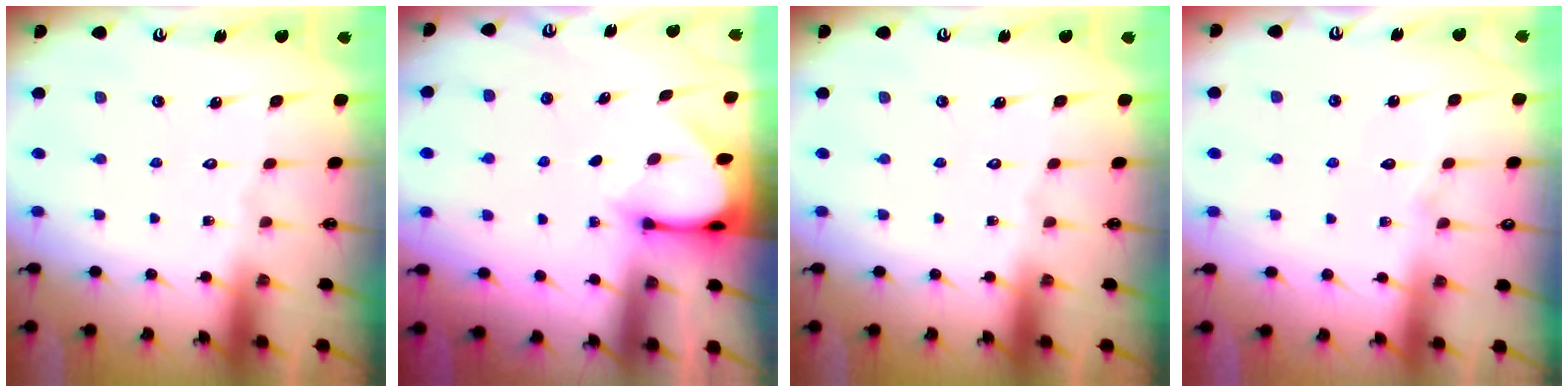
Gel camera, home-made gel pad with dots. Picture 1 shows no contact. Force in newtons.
{"total": 2.9, "press": 2.9, "slide": 0.2}
{"total": 0.0}
{"total": 5.9, "press": 5.9, "slide": 0.6}